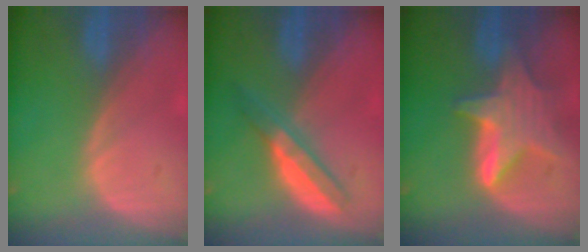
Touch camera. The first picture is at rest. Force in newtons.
{"total": 4.8, "press": 4.8, "slide": 0.7}
{"total": 7.8, "press": 7.8, "slide": 0.7}